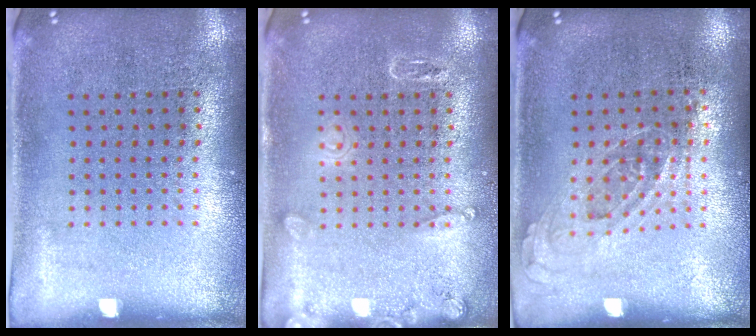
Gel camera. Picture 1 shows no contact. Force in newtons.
{"total": 1.8, "press": 1.8, "slide": 0.2}
{"total": 0.7, "press": 0.7, "slide": 0.3}